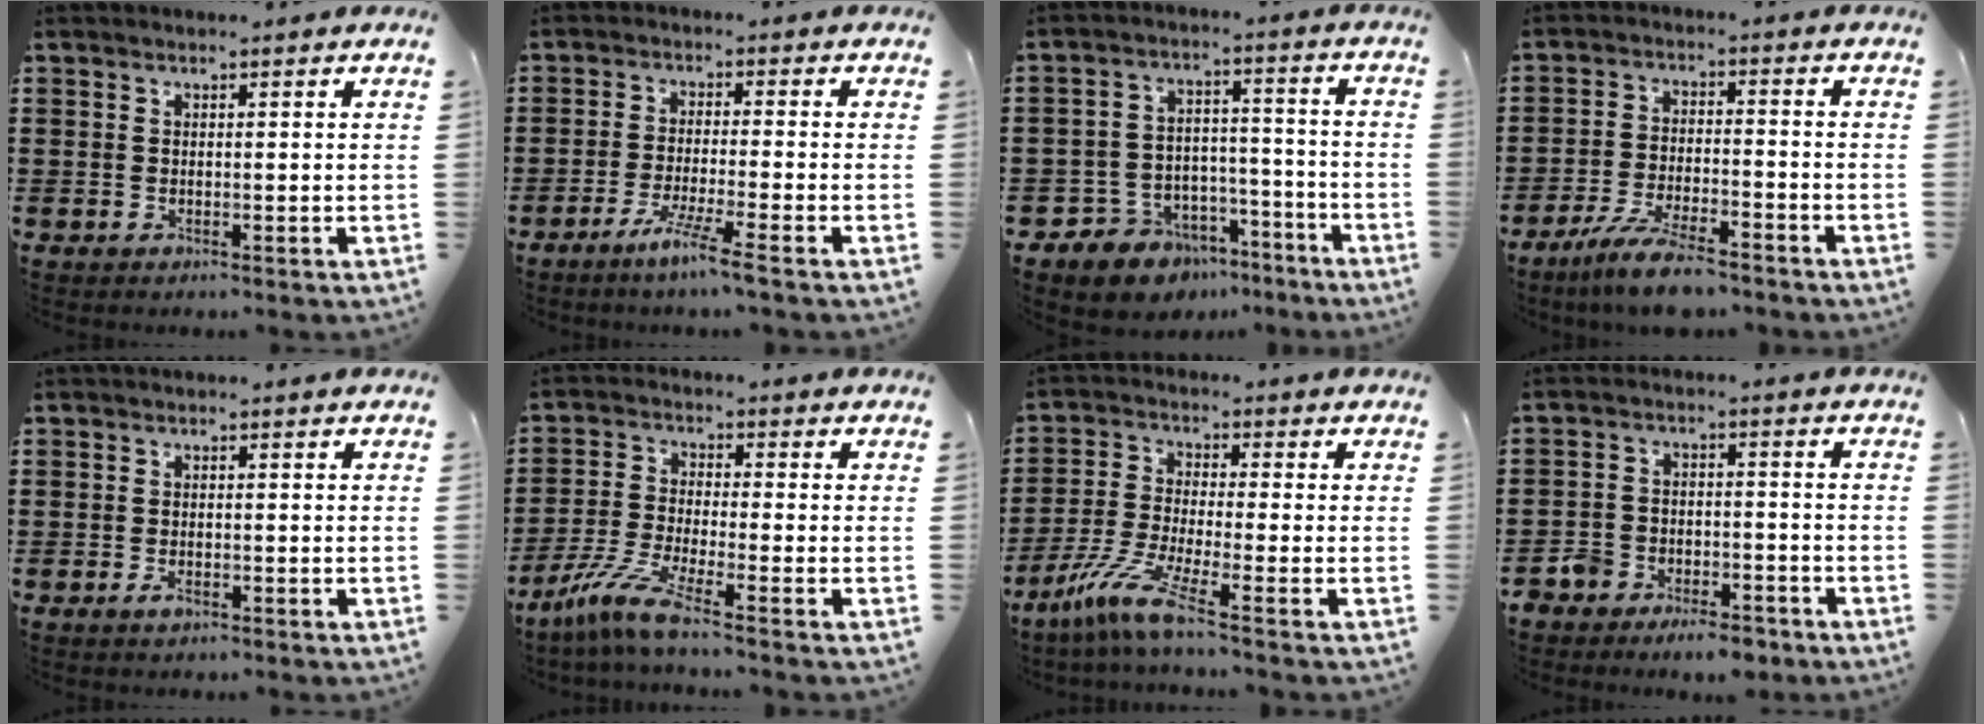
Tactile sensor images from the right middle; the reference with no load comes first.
{"total": 5.1, "force": [-3.8, -0.6, 3.3], "torque": [-0.065, -0.015, -0.071]}
{"total": 6.2, "force": [-5.2, 3.2, 0.0], "torque": [-0.015, 0.026, -0.105]}
{"total": 7.2, "force": [-5.9, 1.0, 4.0], "torque": [-0.087, -0.005, -0.113]}
{"total": 1.4, "force": [-0.8, 0.6, 1.0], "torque": [-0.028, -0.005, -0.017]}
{"total": 6.7, "force": [-4.7, 0.4, 4.7], "torque": [-0.118, -0.020, -0.097]}
{"total": 7.3, "force": [-4.9, 0.2, 5.3], "torque": [-0.128, -0.022, -0.101]}
{"total": 5.2, "force": [-4.9, 1.6, 0.7], "torque": [-0.028, 0.009, -0.104]}